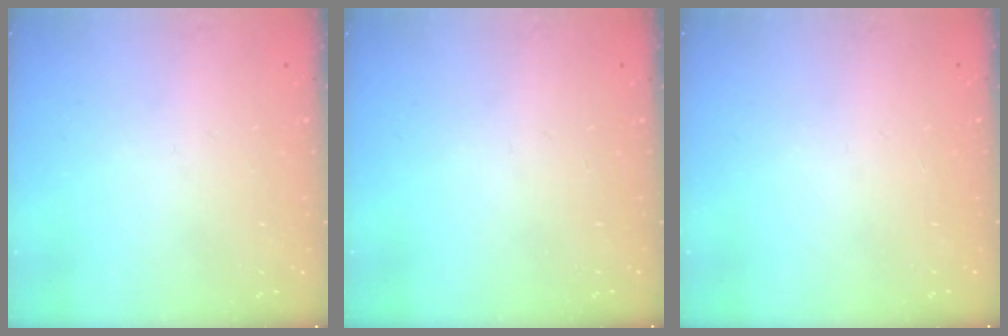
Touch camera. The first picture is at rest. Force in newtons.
{"total": 0.0}
{"total": 1.6, "press": 1.6, "slide": 0.0}